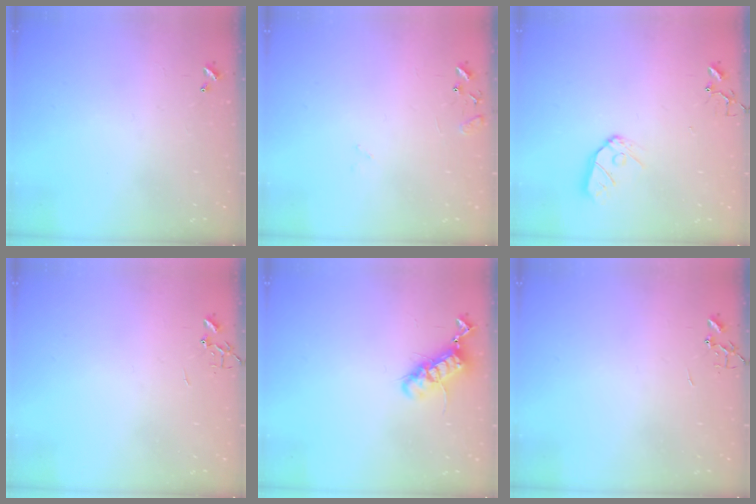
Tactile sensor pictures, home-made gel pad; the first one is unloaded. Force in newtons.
{"total": 9.5, "press": 9.5, "slide": 0.9}
{"total": 9.2, "press": 9.2, "slide": 0.8}
{"total": 0.0}
{"total": 12.5, "press": 12.5, "slide": 0.9}
{"total": 0.0}